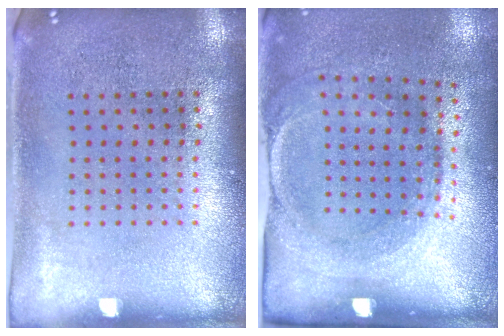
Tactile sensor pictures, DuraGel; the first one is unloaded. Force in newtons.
{"total": 1.7, "press": 1.2, "slide": 1.1}